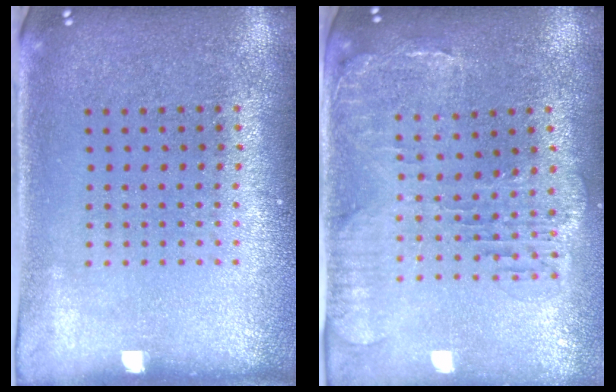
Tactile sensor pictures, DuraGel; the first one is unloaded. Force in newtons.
{"total": 1.5, "press": 1.5, "slide": 0.4}